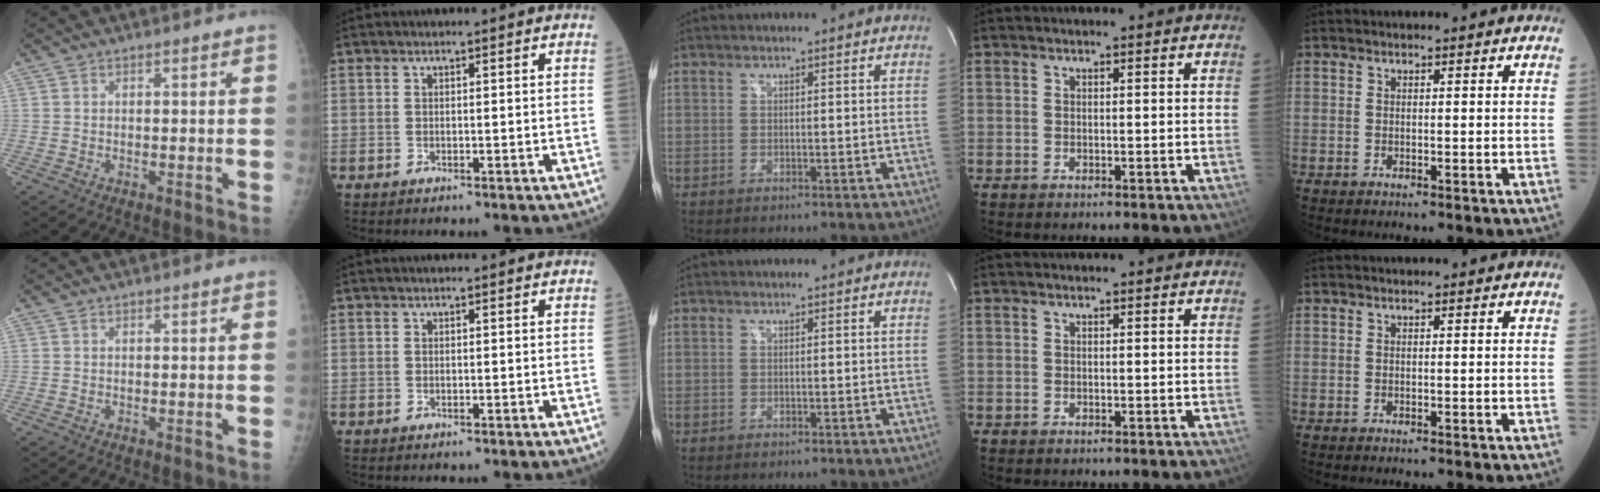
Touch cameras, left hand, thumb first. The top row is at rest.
{}